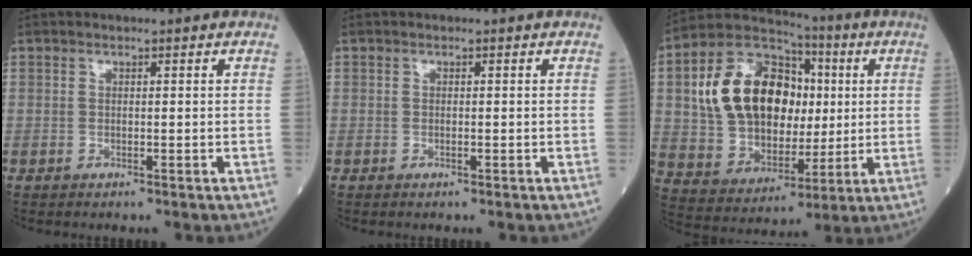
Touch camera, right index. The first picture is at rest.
{"total": 0.5, "force": [-0.2, 0.1, 0.5], "torque": [-0.011, -0.001, -0.002]}
{"total": 18.4, "force": [3.2, 12.4, 13.3], "torque": [-0.260, 0.046, 0.061]}